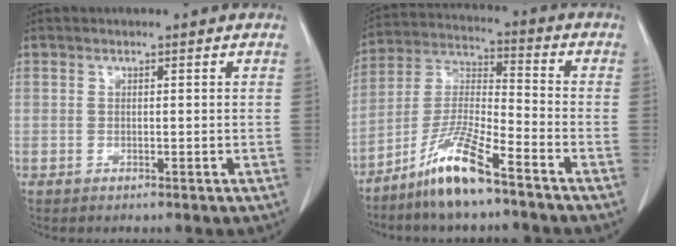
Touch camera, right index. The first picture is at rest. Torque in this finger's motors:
{"motor_torque": [0.84, -0.78, 0.38, 0.12]}